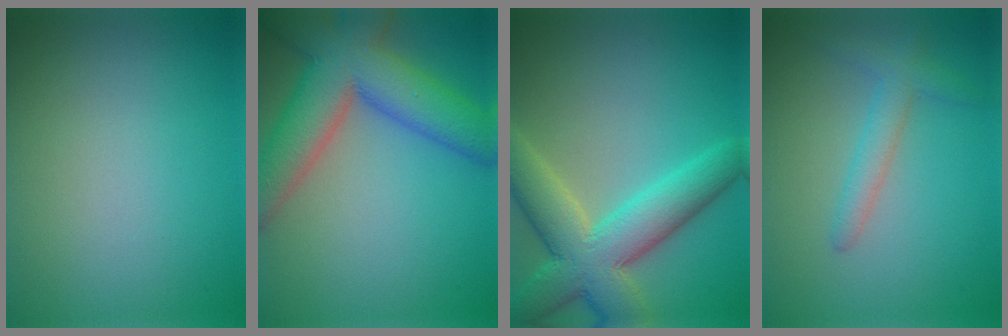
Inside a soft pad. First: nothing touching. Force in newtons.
{"total": 10.2, "press": 10.2, "slide": 0.5}
{"total": 8.6, "press": 8.6, "slide": 0.5}
{"total": 2.4, "press": 2.4, "slide": 0.1}